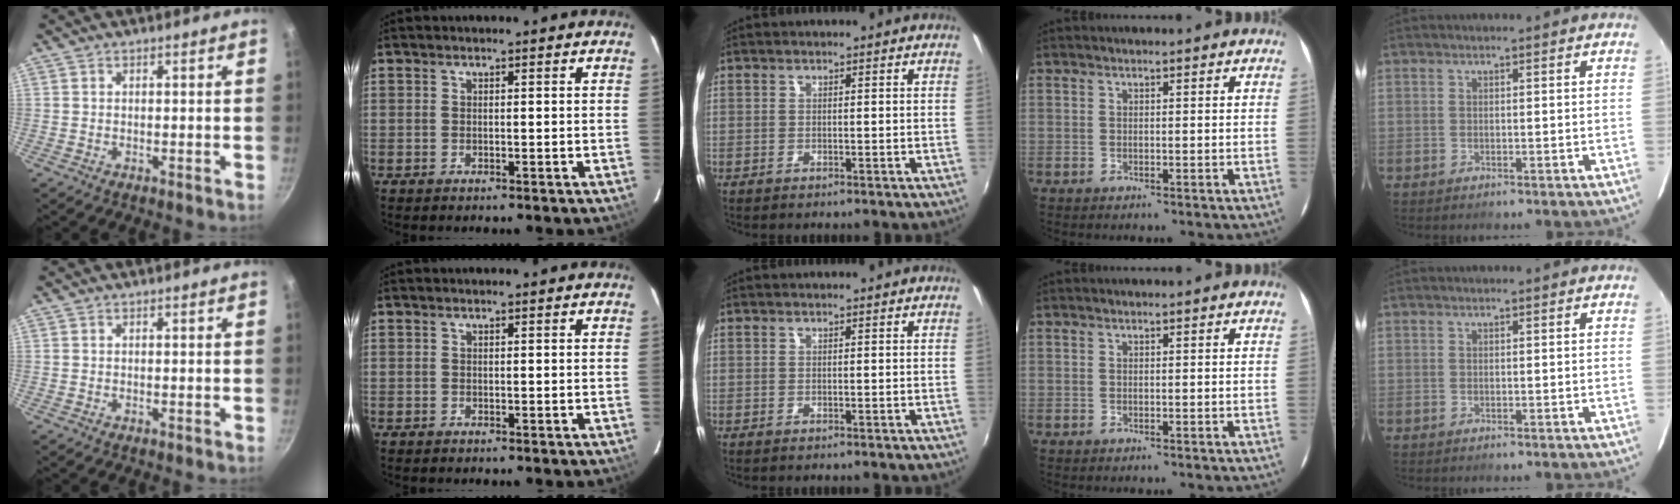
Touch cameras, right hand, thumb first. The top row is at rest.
{}